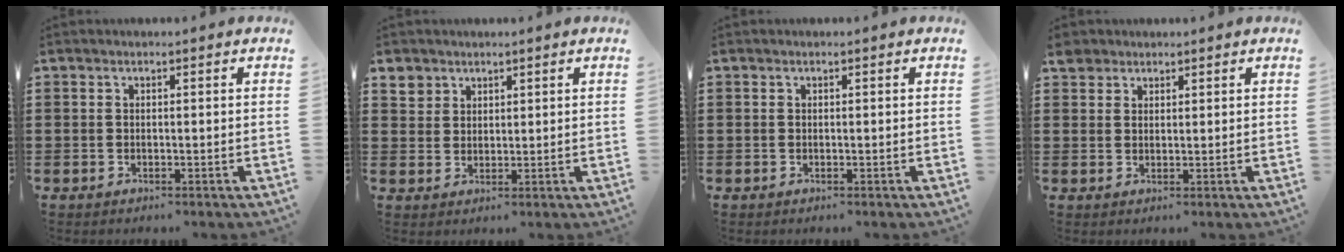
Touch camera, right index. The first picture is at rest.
{"total": 3.8, "force": [2.6, 2.8, 0.3], "torque": [-0.022, 0.012, 0.051]}
{"total": 0.0}
{"total": 2.7, "force": [2.2, 1.7, 0.4], "torque": [-0.018, 0.011, 0.042]}